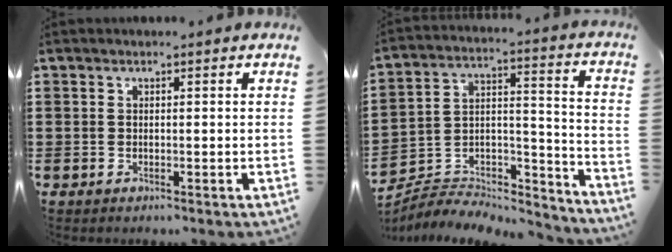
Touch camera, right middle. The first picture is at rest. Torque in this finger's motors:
{"motor_torque": [0.15, -0.12, 0.18, 0.04]}